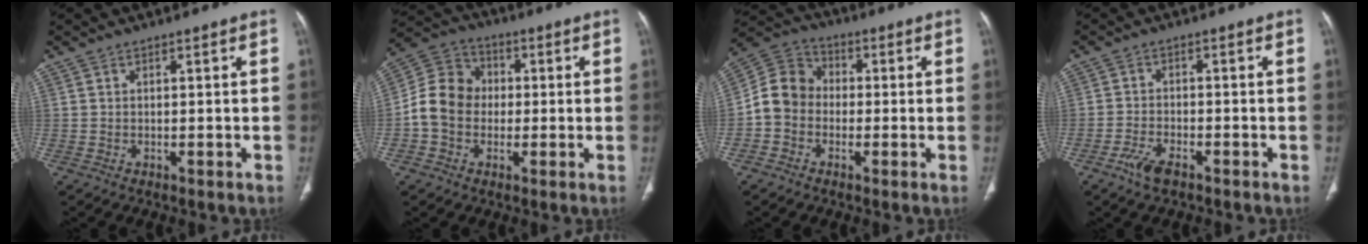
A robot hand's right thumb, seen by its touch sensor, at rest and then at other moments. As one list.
[{"total": 10.6, "force": [-0.8, 9.0, 5.5], "torque": [-0.092, 0.036, -0.026]}, {"total": 8.7, "force": [-1.4, 7.5, 4.2], "torque": [-0.065, 0.036, -0.041]}, {"total": 4.0, "force": [-2.7, 1.6, 2.5], "torque": [-0.055, 0.014, -0.050]}]